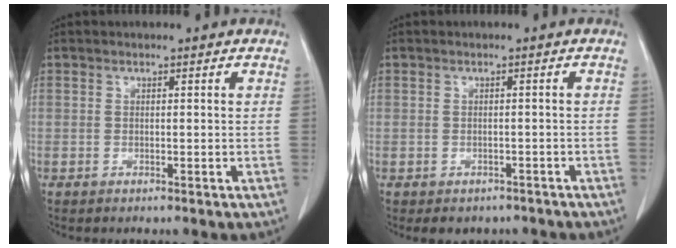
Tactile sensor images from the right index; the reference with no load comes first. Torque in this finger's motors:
{"motor_torque": [-0.96, -0.15, -0.45, -0.19]}